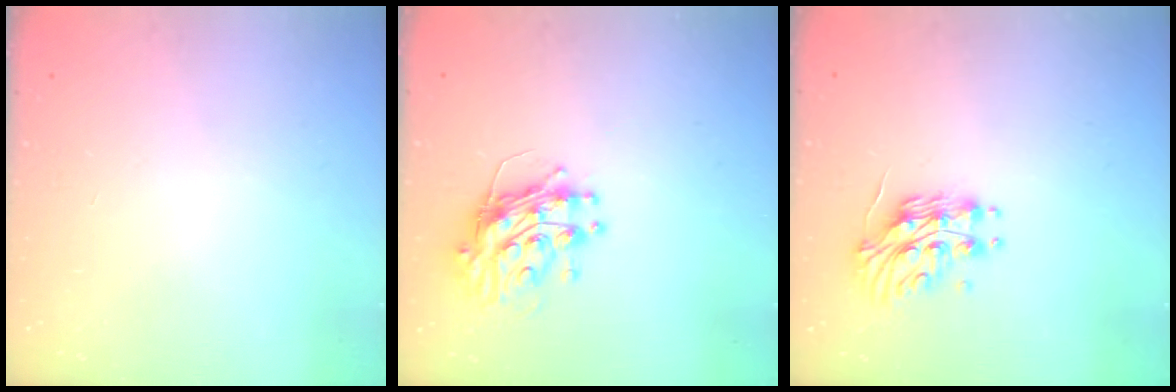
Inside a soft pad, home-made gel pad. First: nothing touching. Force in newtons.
{"total": 11.4, "press": 11.3, "slide": 1.1}
{"total": 11.8, "press": 11.8, "slide": 0.6}